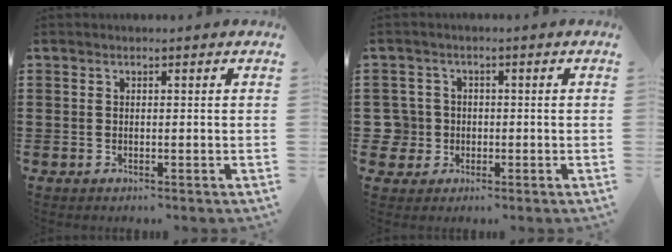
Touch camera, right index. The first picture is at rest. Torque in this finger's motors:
{"motor_torque": [-0.16, 0.24, 0.01, -0.03]}